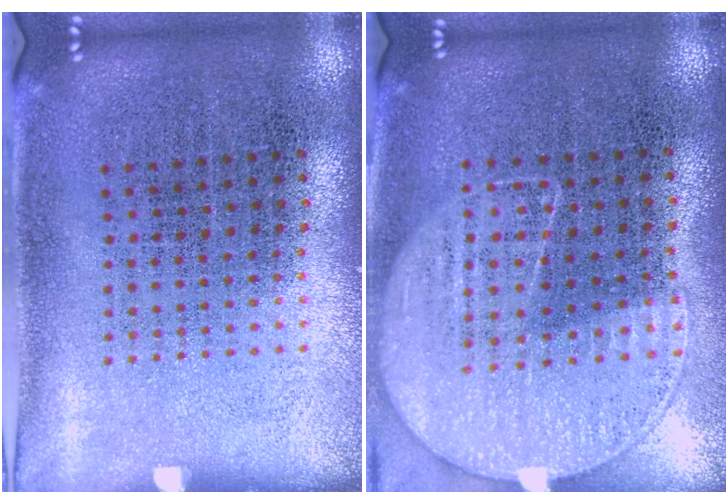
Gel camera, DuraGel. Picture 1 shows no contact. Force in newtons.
{"total": 1.2, "press": 1.0, "slide": 0.6}